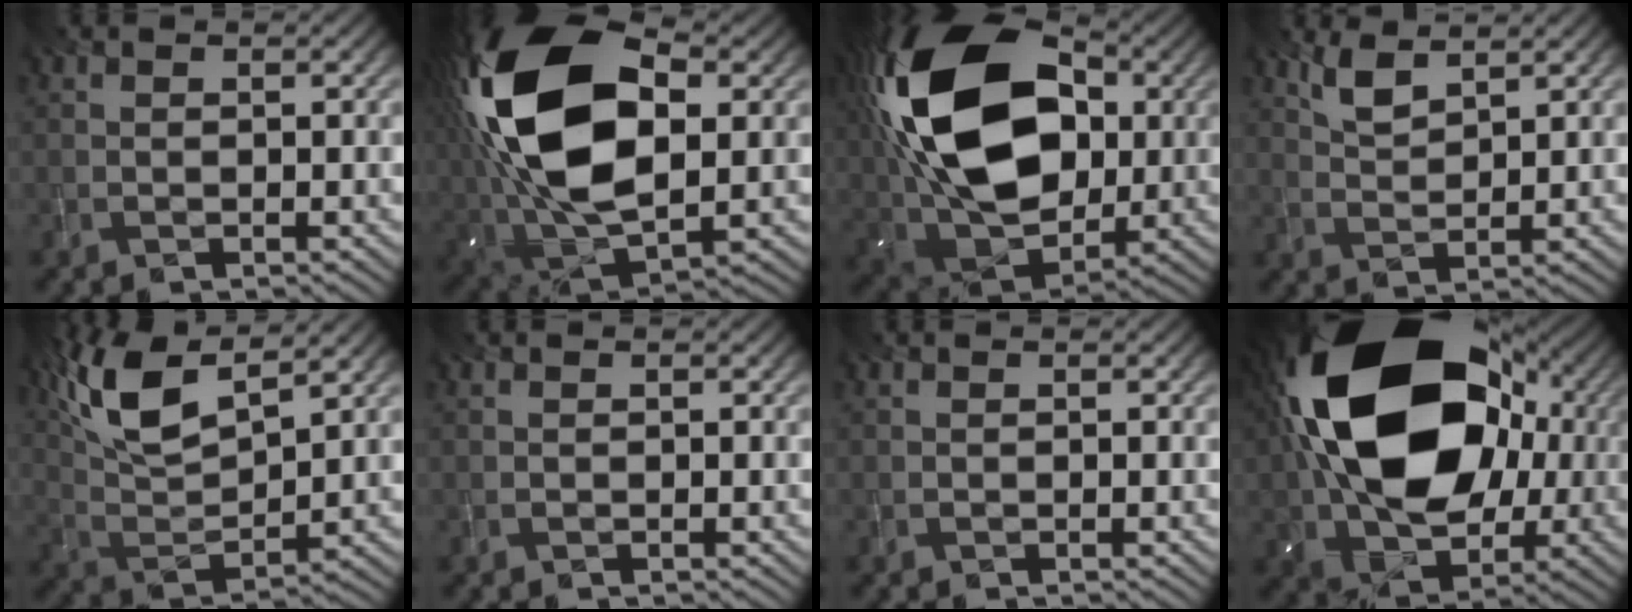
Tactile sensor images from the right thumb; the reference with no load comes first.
{"total": 20.9, "force": [4.0, 12.0, 16.7], "torque": [-0.357, 0.017, 0.060]}
{"total": 21.0, "force": [4.1, 13.5, 15.6], "torque": [-0.316, 0.028, 0.056]}
{"total": 3.7, "force": [2.7, 1.3, 2.3], "torque": [-0.060, -0.004, 0.059]}
{"total": 12.2, "force": [7.5, 4.1, 8.7], "torque": [-0.211, 0.015, 0.149]}
{"total": 0.0}
{"total": 0.0}
{"total": 22.2, "force": [3.5, 15.2, 15.8], "torque": [-0.319, -0.004, 0.063]}